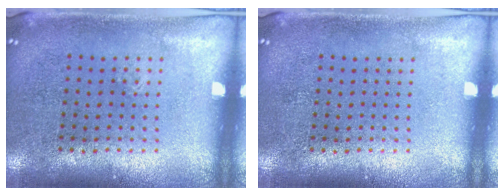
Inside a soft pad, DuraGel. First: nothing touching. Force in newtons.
{"total": 0.0}